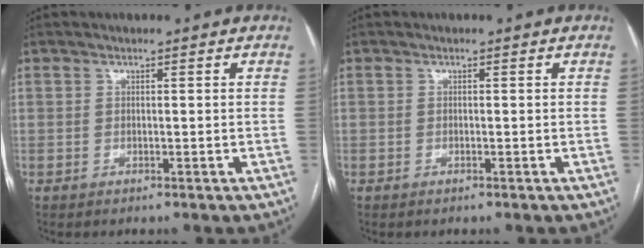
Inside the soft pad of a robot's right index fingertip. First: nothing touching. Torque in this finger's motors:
{"motor_torque": [-0.01, 0.05, -0.04, 0.00]}